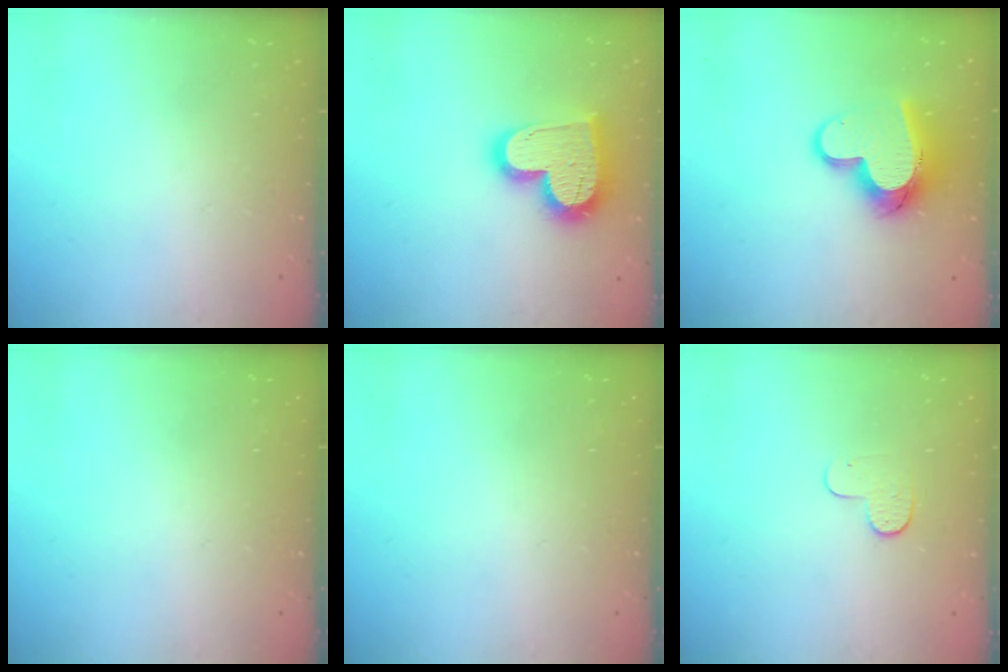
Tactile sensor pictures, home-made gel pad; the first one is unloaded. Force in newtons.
{"total": 18.9, "press": 18.9, "slide": 1.2}
{"total": 13.8, "press": 13.7, "slide": 1.2}
{"total": 0.0}
{"total": 0.0}
{"total": 5.4, "press": 5.4, "slide": 0.5}